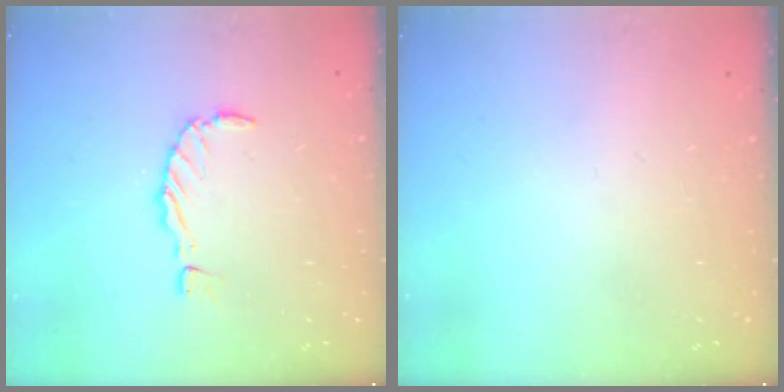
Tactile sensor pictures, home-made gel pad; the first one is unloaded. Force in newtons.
{"total": 0.0}